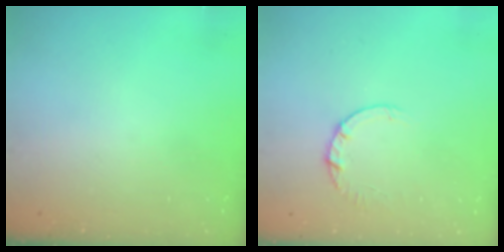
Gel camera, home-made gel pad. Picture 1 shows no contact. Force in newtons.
{"total": 2.7, "press": 2.7, "slide": 0.4}